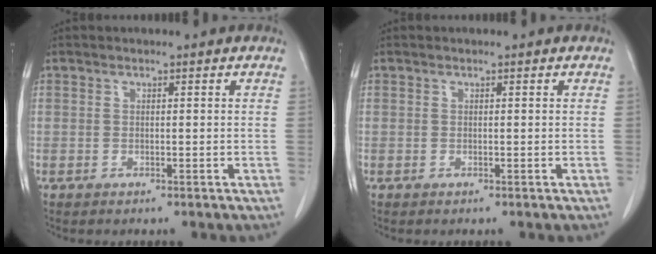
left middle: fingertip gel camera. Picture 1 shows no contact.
{"total": 0.0}